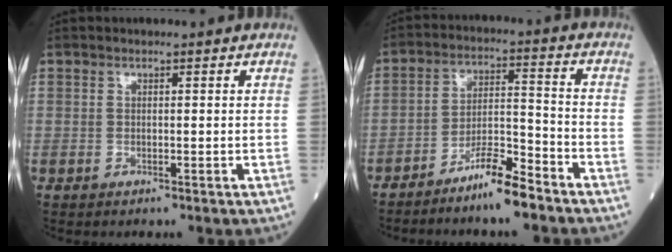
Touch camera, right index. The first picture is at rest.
{"total": 7.5, "force": [-6.0, 0.4, 4.6], "torque": [-0.081, -0.005, -0.113]}